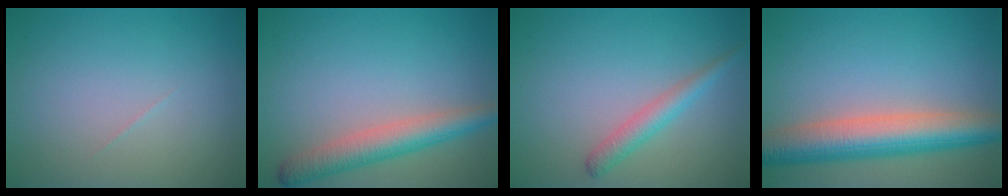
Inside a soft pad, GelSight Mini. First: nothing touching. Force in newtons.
{"total": 4.3, "press": 4.3, "slide": 0.2}
{"total": 2.3, "press": 2.3, "slide": 0.1}
{"total": 7.7, "press": 7.7, "slide": 0.4}